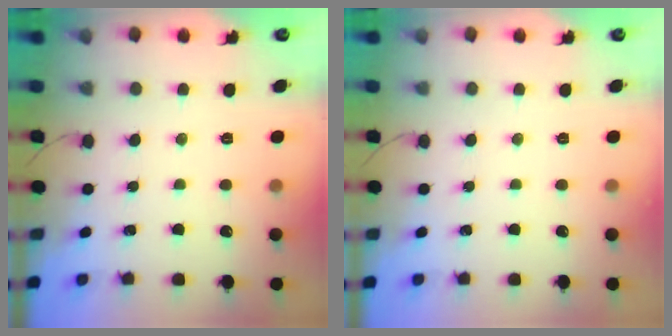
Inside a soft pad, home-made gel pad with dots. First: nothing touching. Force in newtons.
{"total": 0.0}